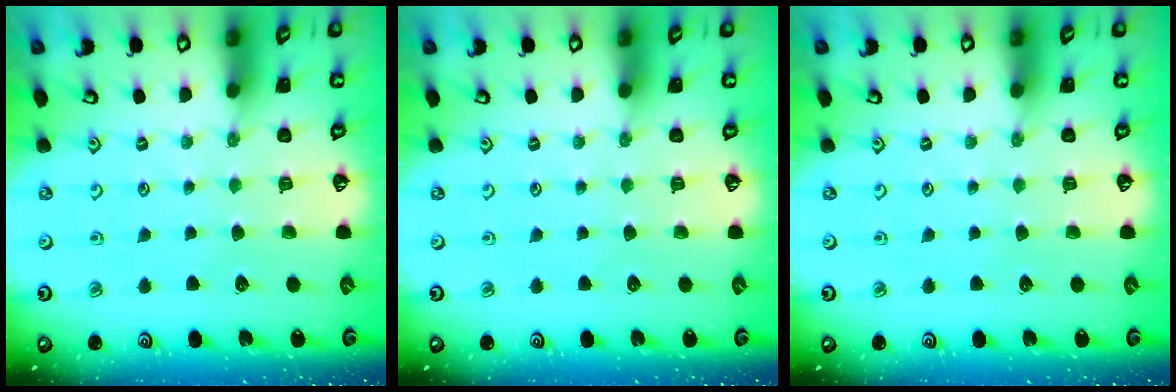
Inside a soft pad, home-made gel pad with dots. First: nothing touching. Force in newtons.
{"total": 0.0}
{"total": 0.0}